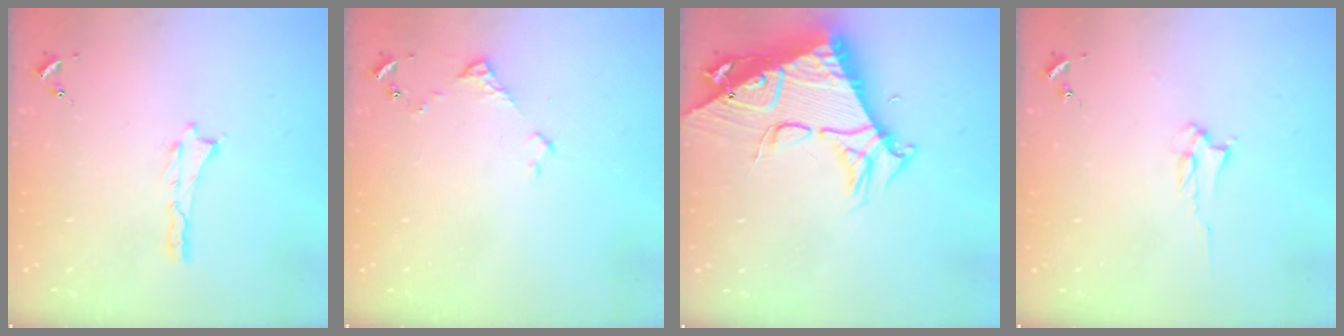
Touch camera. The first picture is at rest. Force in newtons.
{"total": 3.5, "press": 3.5, "slide": 0.4}
{"total": 10.8, "press": 10.8, "slide": 0.9}
{"total": 2.0, "press": 1.9, "slide": 0.3}